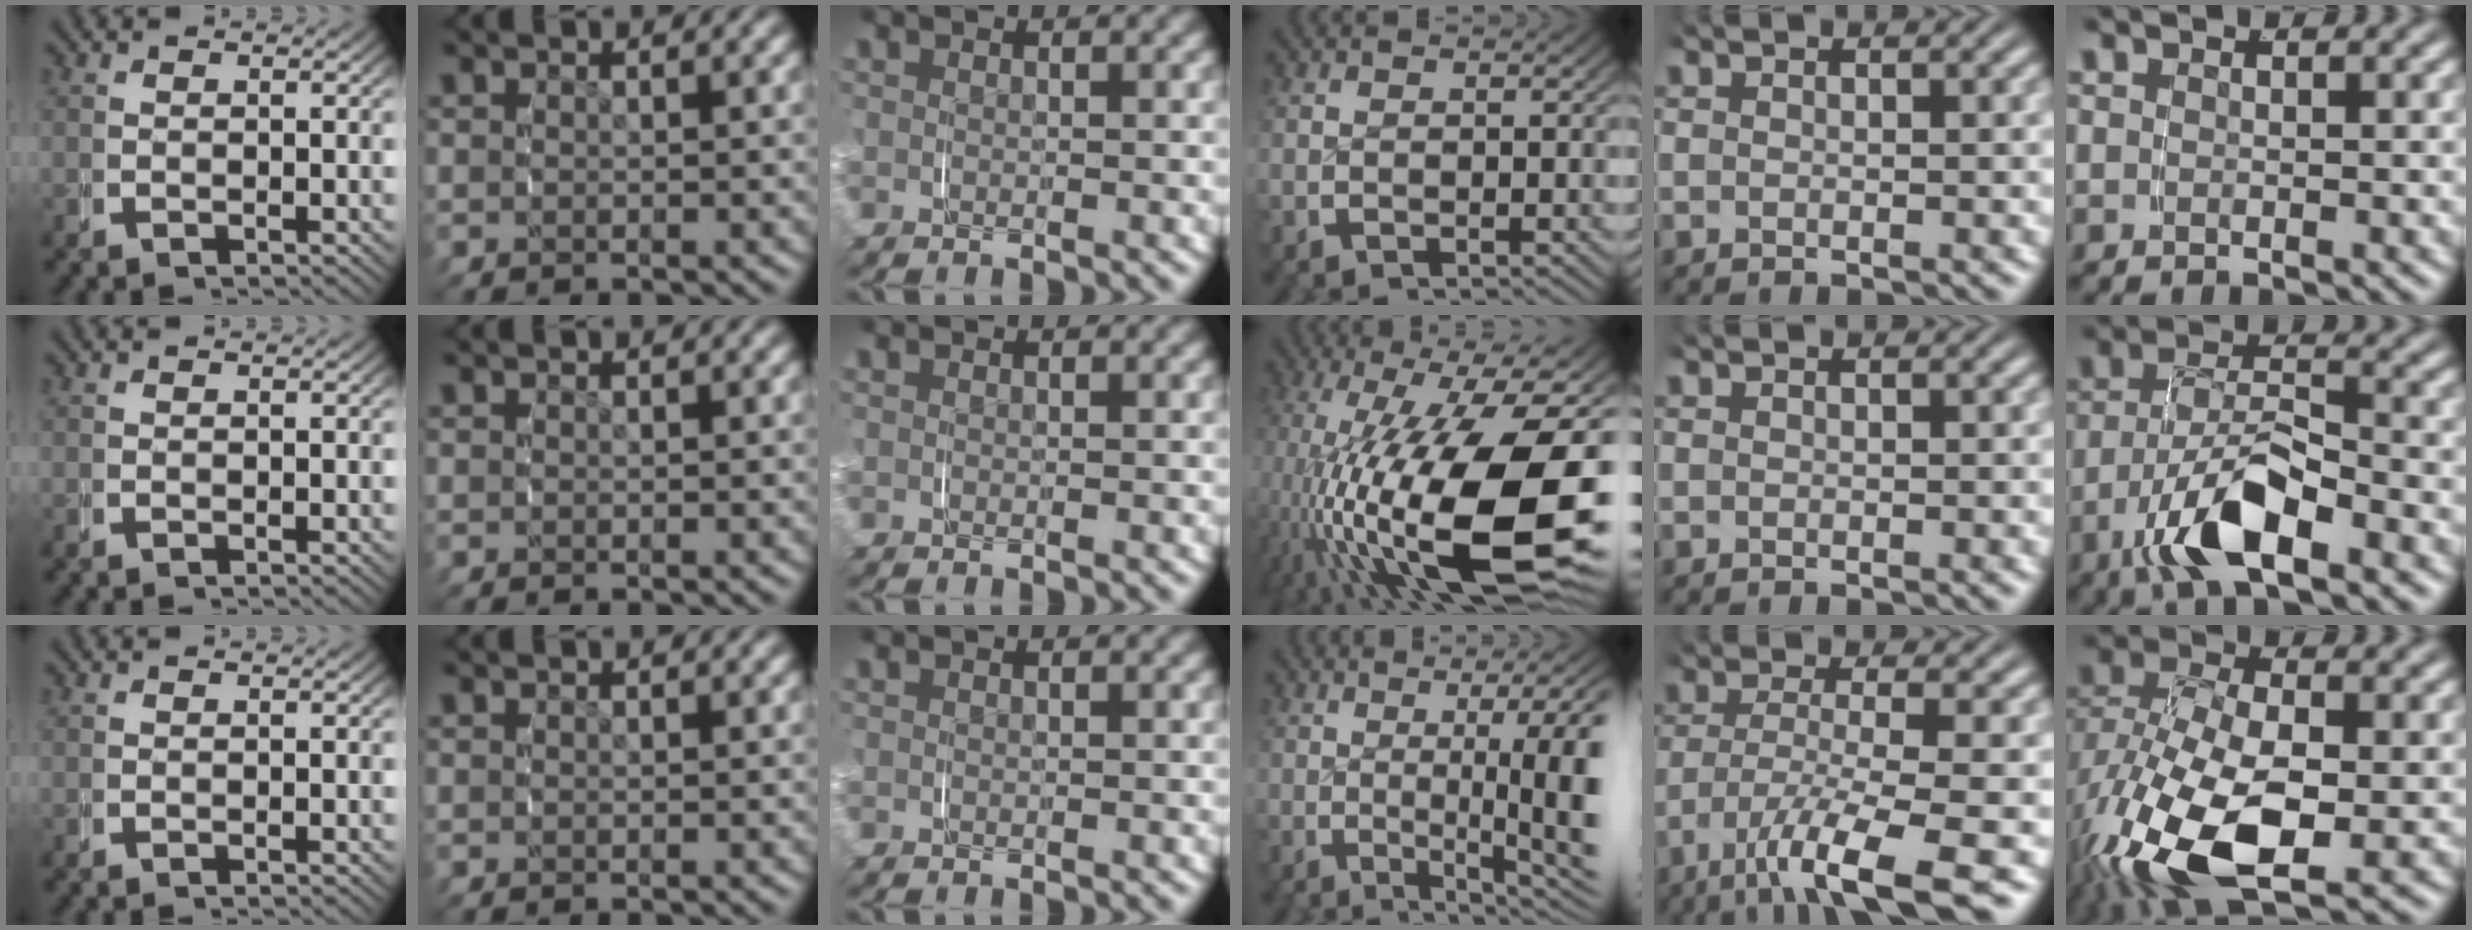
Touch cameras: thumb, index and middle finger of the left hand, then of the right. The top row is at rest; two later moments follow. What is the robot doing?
{"motion": "grasp_and_lifting", "object": "keyboard"}